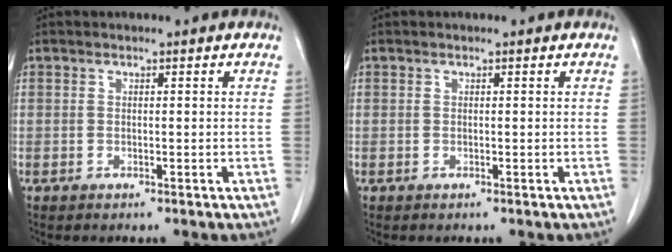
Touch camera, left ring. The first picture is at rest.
{"total": 0.0}